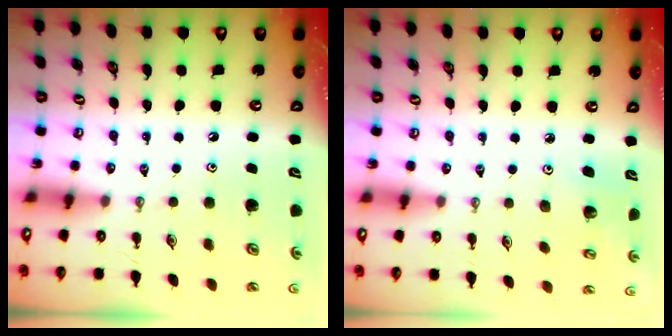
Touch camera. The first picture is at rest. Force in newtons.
{"total": 2.8, "press": 2.8, "slide": 0.3}